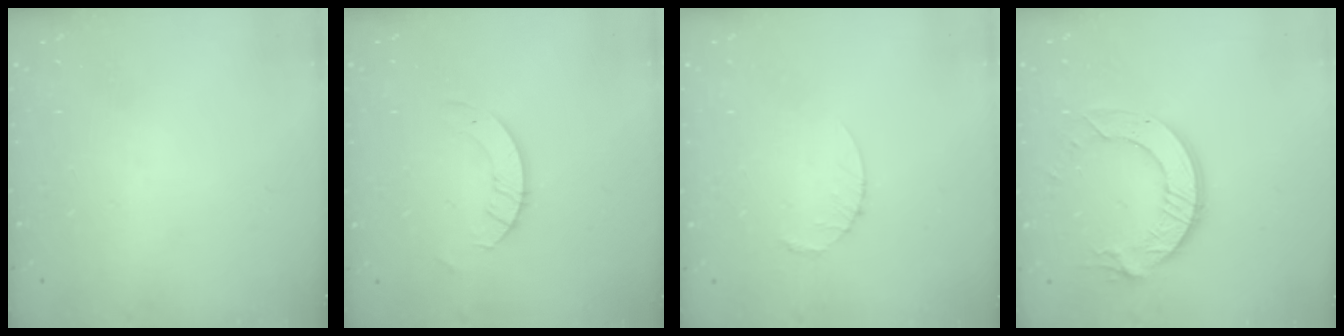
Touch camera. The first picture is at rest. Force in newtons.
{"total": 3.6, "press": 3.6, "slide": 0.4}
{"total": 2.5, "press": 2.5, "slide": 0.3}
{"total": 11.1, "press": 11.0, "slide": 1.1}